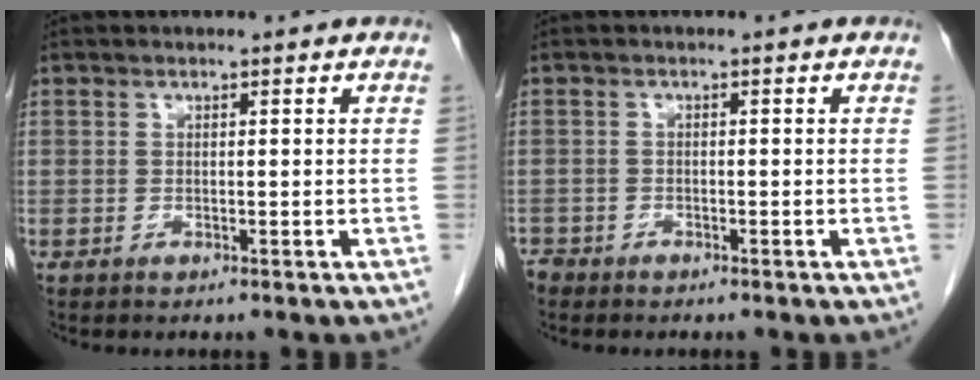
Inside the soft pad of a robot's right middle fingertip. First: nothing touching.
{"total": 2.0, "force": [-1.8, 0.9, 0.0], "torque": [-0.006, 0.000, -0.033]}